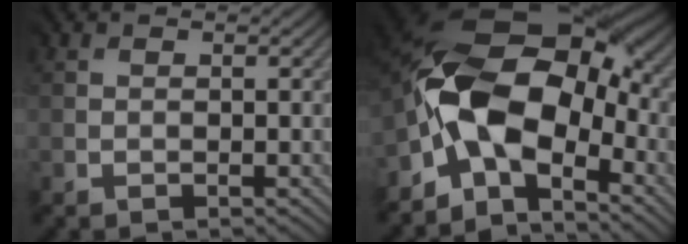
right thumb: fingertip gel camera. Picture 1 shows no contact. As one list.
[{"total": 11.9, "force": [-3.9, 7.5, 8.4], "torque": [-0.153, 0.000, -0.078]}]